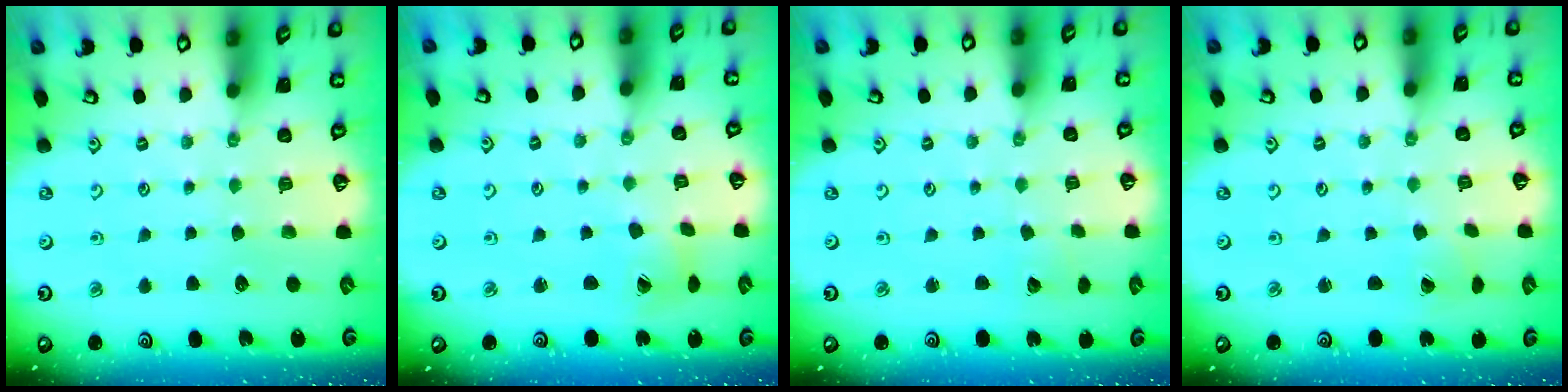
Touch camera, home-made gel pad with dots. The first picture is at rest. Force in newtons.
{"total": 4.1, "press": 4.1, "slide": 0.5}
{"total": 1.8, "press": 1.8, "slide": 0.2}
{"total": 0.0}